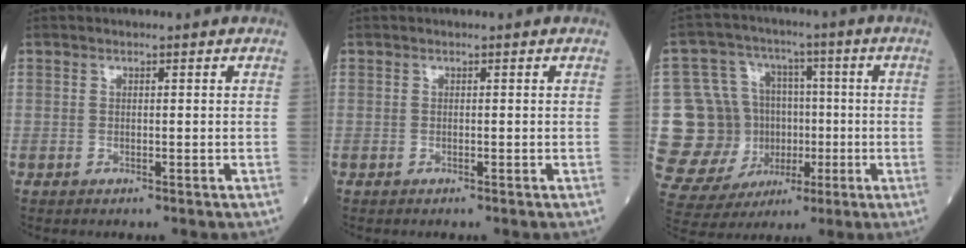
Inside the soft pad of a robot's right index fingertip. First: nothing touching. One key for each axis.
{"total": 0.0}
{"total": 16.3, "fx": -1.5, "fy": 13.6, "fz": 8.9, "tx": -0.182, "ty": 0.048, "tz": 0.006}